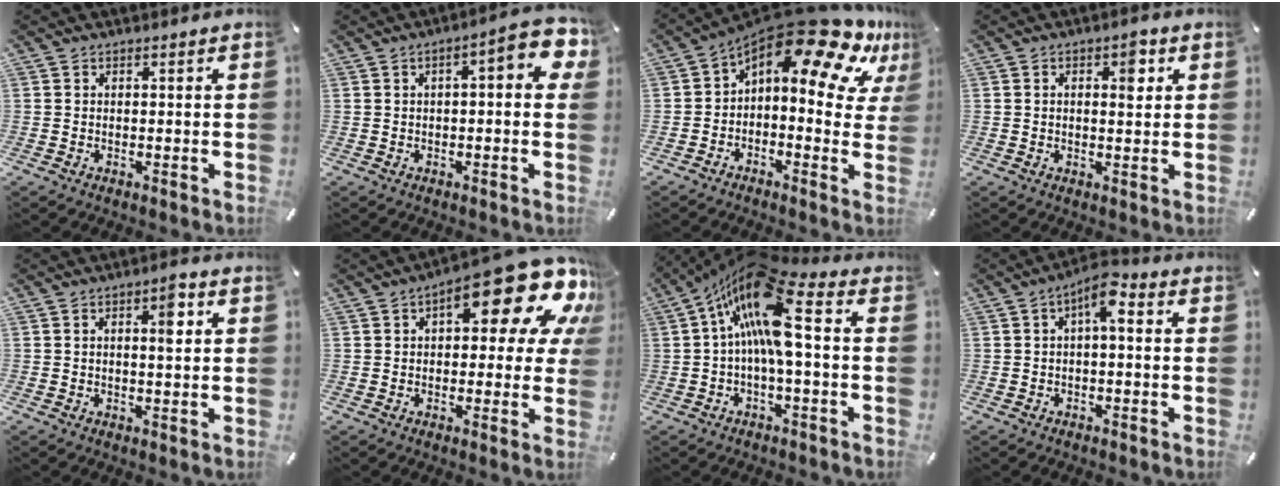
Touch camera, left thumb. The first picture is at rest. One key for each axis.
{"total": 8.4, "fx": 2.2, "fy": 2.8, "fz": 7.7, "tx": -0.100, "ty": -0.021, "tz": 0.035}
{"total": 18.4, "fx": 11.2, "fy": 6.8, "fz": 12.9, "tx": -0.194, "ty": -0.094, "tz": 0.183}
{"total": 4.8, "fx": 1.4, "fy": 2.3, "fz": 4.0, "tx": -0.053, "ty": -0.005, "tz": 0.015}
{"total": 4.9, "fx": 1.3, "fy": 1.5, "fz": 4.5, "tx": -0.060, "ty": -0.005, "tz": 0.013}
{"total": 20.8, "fx": 9.9, "fy": 8.0, "fz": 16.5, "tx": -0.214, "ty": -0.071, "tz": 0.157}
{"total": 18.2, "fx": 4.0, "fy": 7.0, "fz": 16.3, "tx": -0.313, "ty": -0.020, "tz": 0.064}
{"total": 6.0, "fx": 0.7, "fy": 2.6, "fz": 5.4, "tx": -0.096, "ty": 0.010, "tz": 0.008}